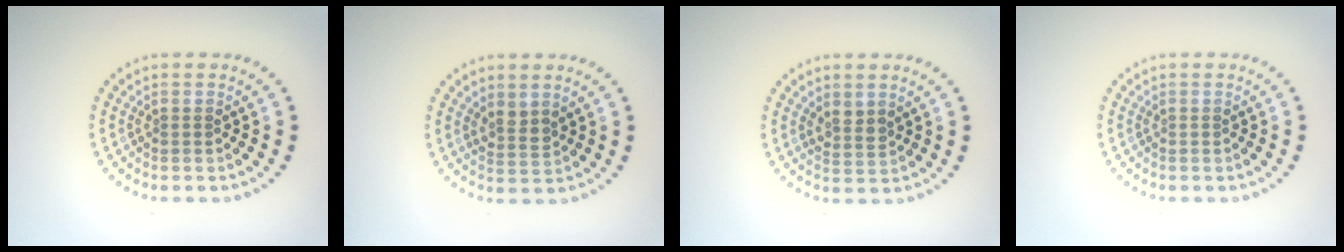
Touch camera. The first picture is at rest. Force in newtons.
{"total": 1.5, "press": 1.2, "slide": 0.9}
{"total": 1.5, "press": 1.2, "slide": 0.9}
{"total": 0.0}